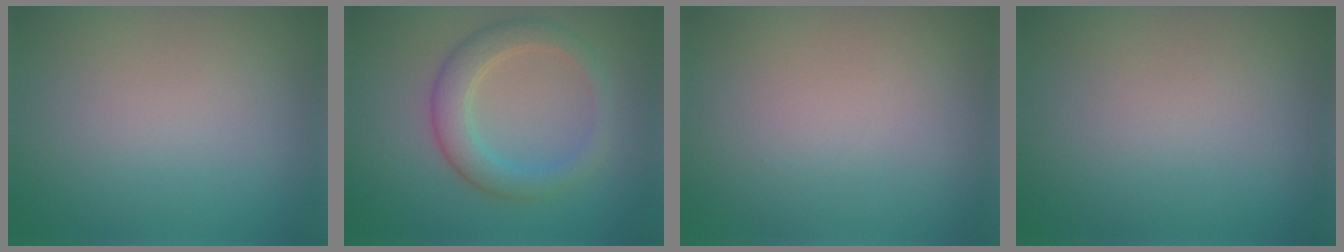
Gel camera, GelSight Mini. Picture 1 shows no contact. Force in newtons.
{"total": 3.7, "press": 3.7, "slide": 0.3}
{"total": 0.0}
{"total": 0.0}